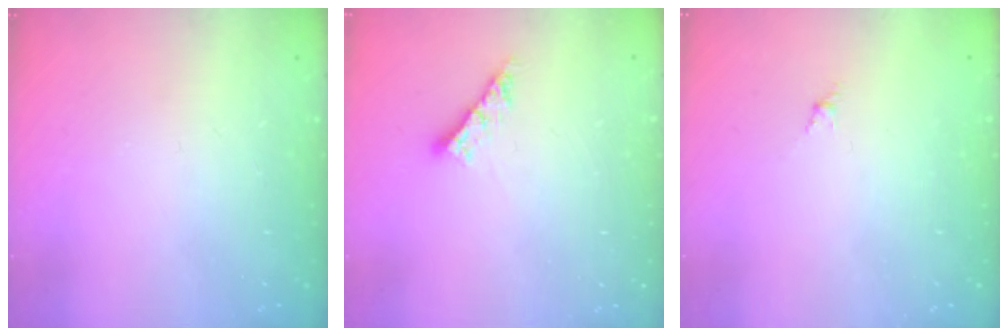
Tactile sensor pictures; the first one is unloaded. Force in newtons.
{"total": 5.0, "press": 5.0, "slide": 0.3}
{"total": 1.1, "press": 1.0, "slide": 0.5}